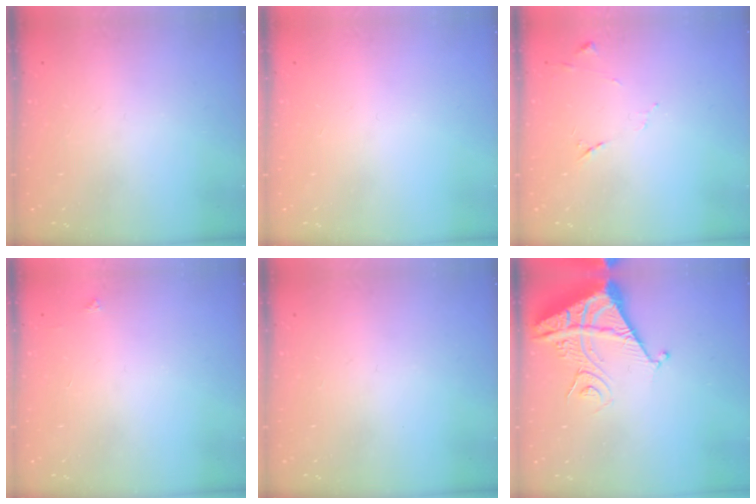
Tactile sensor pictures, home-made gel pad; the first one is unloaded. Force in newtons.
{"total": 0.0}
{"total": 7.1, "press": 7.1, "slide": 0.7}
{"total": 2.1, "press": 2.1, "slide": 0.3}
{"total": 0.0}
{"total": 10.0, "press": 9.9, "slide": 1.3}